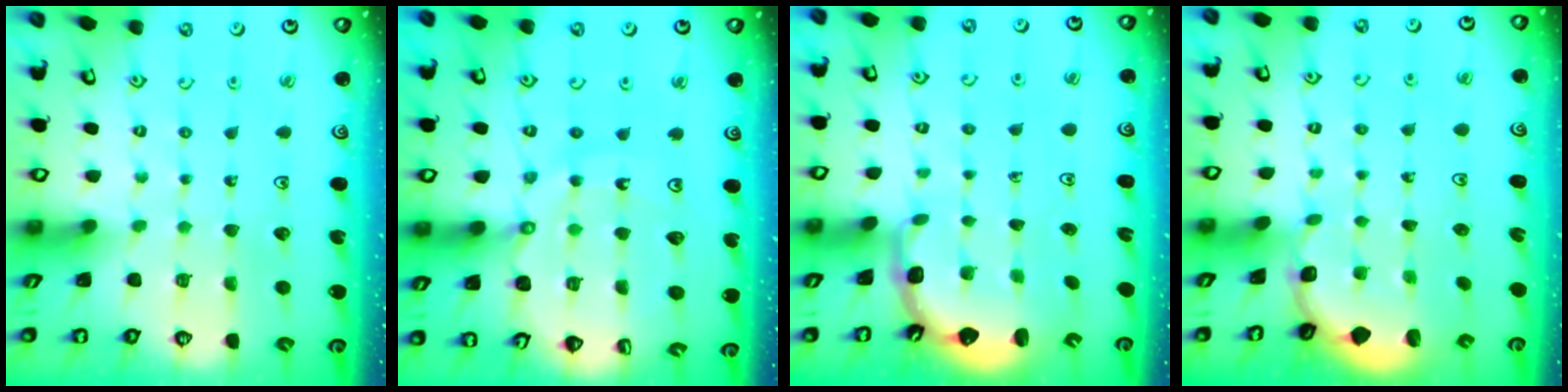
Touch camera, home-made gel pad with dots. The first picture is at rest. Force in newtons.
{"total": 14.1, "press": 14.0, "slide": 1.8}
{"total": 2.6, "press": 2.3, "slide": 1.3}
{"total": 1.8, "press": 1.6, "slide": 0.7}